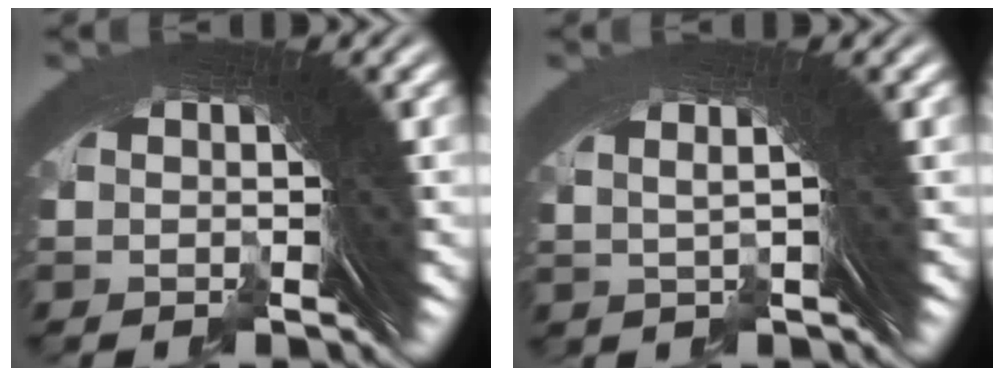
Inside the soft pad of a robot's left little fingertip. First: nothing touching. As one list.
[{"total": 3.2, "force": [1.7, 0.0, 2.7], "torque": [-0.030, 0.013, 0.026]}]